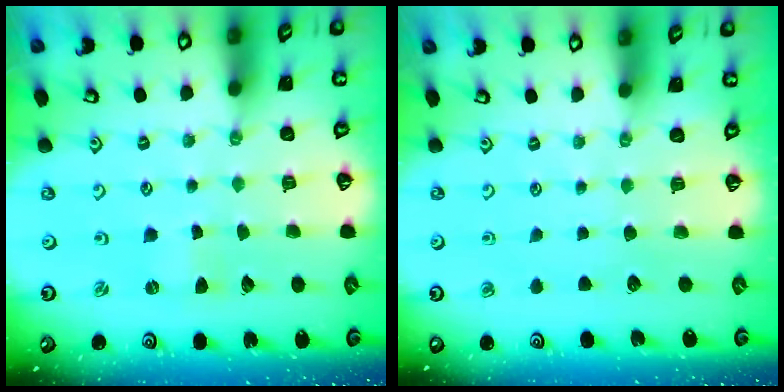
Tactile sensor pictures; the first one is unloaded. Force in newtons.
{"total": 0.0}